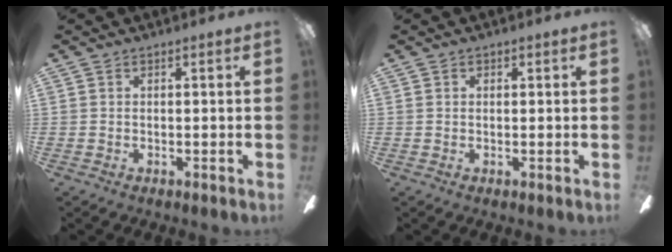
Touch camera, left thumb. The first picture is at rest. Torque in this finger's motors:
{"motor_torque": [-0.06, 0.00, -0.49, 0.09, -0.04]}